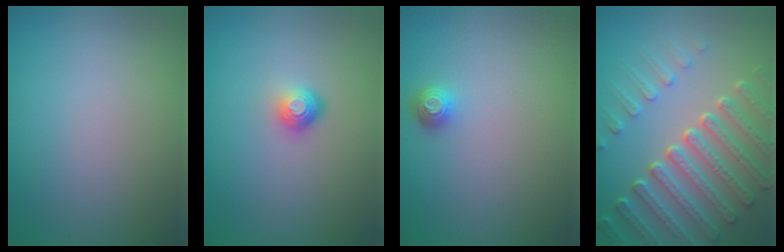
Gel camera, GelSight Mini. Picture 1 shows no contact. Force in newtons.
{"total": 1.8, "press": 1.2, "slide": 1.4}
{"total": 1.2, "press": 1.1, "slide": 0.4}
{"total": 7.4, "press": 5.5, "slide": 4.9}